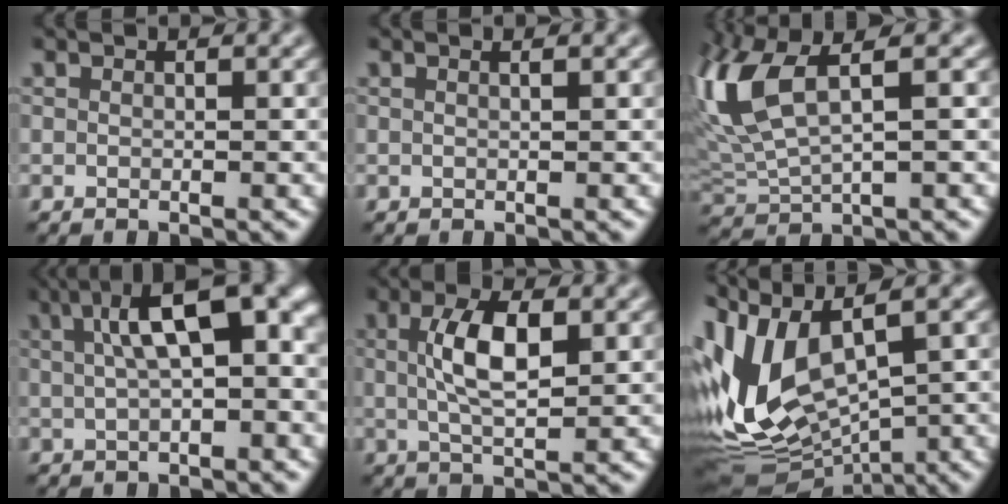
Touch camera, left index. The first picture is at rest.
{"total": 1.0, "force": [0.5, 0.4, 0.8], "torque": [-0.005, -0.001, -0.002]}
{"total": 8.3, "force": [2.5, 3.3, 7.2], "torque": [-0.185, 0.014, 0.050]}
{"total": 9.7, "force": [2.4, 3.5, 8.8], "torque": [-0.123, 0.016, 0.037]}
{"total": 5.0, "force": [0.9, 1.8, 4.6], "torque": [-0.097, 0.004, 0.017]}
{"total": 10.9, "force": [0.2, 5.7, 9.3], "torque": [-0.229, -0.009, 0.027]}